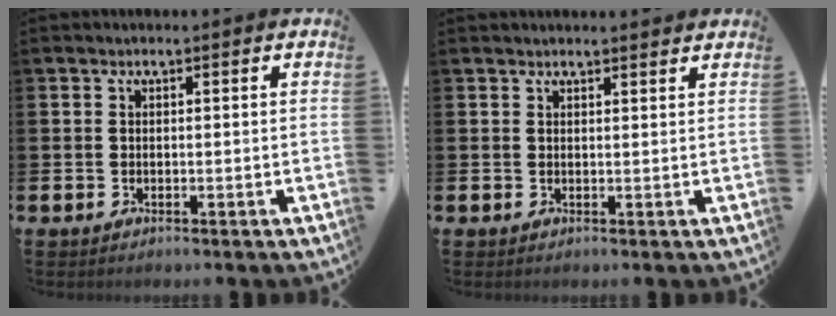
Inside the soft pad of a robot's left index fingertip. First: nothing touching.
{"total": 1.3, "force": [1.3, 0.0, 0.1], "torque": [0.006, -0.007, 0.022]}